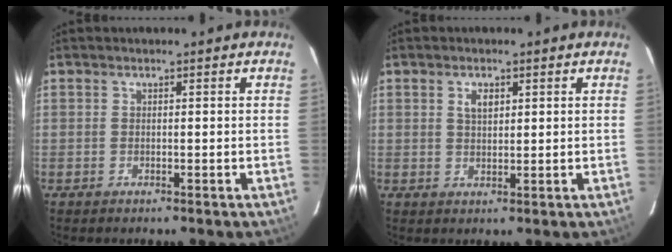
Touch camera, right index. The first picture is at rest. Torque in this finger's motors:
{"motor_torque": [0.21, 0.03, 0.12, 0.03]}